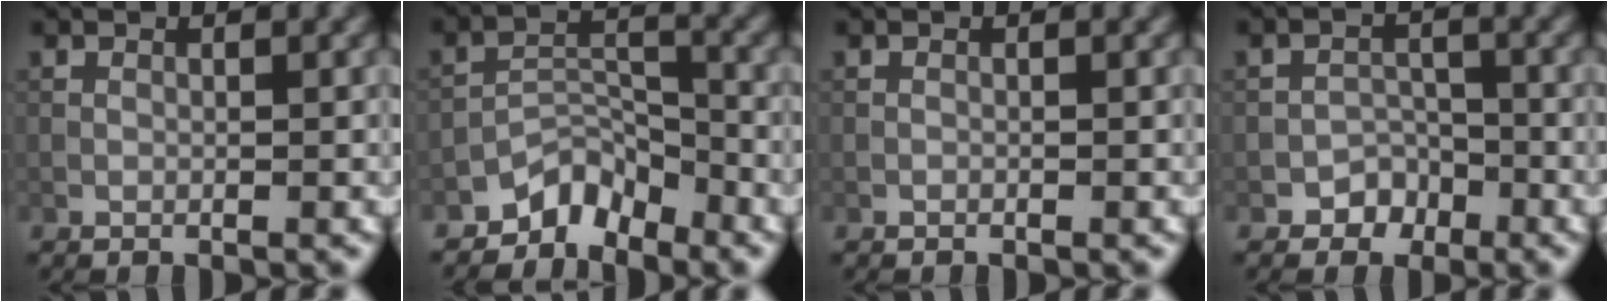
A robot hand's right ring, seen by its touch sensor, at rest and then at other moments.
{"total": 3.7, "force": [-3.2, 1.5, 0.9], "torque": [-0.003, 0.011, -0.065]}
{"total": 0.0}
{"total": 2.2, "force": [-1.5, 1.6, 0.3], "torque": [0.005, 0.011, -0.023]}